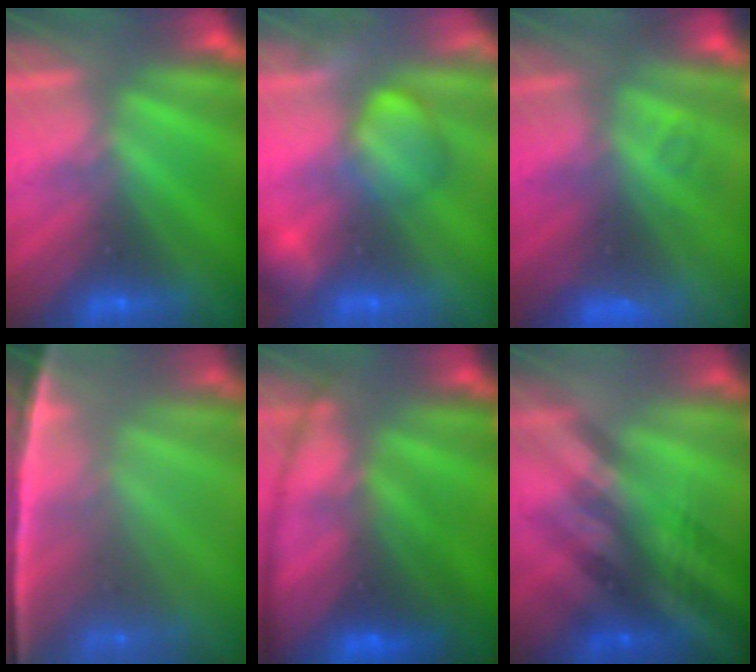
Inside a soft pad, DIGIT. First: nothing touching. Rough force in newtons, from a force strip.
{"total": 2.4}
{"total": 4.6}
{"total": 6.1}
{"total": 5.8}
{"total": 2.6}